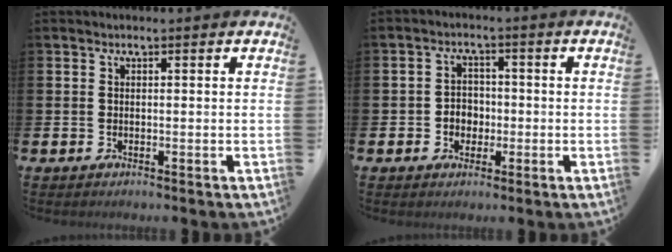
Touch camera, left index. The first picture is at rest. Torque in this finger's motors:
{"motor_torque": [0.08, 0.15, 0.05, 0.00]}